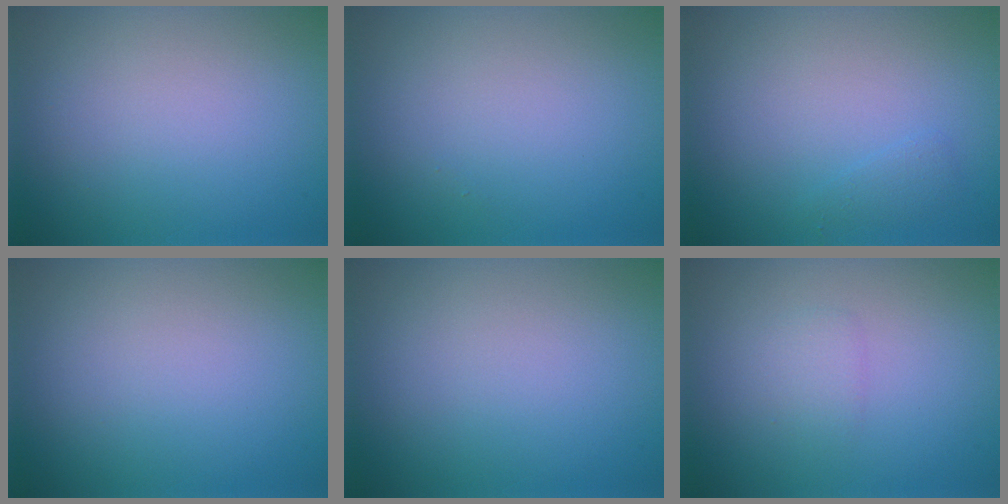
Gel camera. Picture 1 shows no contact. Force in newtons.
{"total": 0.0}
{"total": 0.8, "press": 0.8, "slide": 0.1}
{"total": 0.0}
{"total": 0.0}
{"total": 1.2, "press": 1.2, "slide": 0.1}